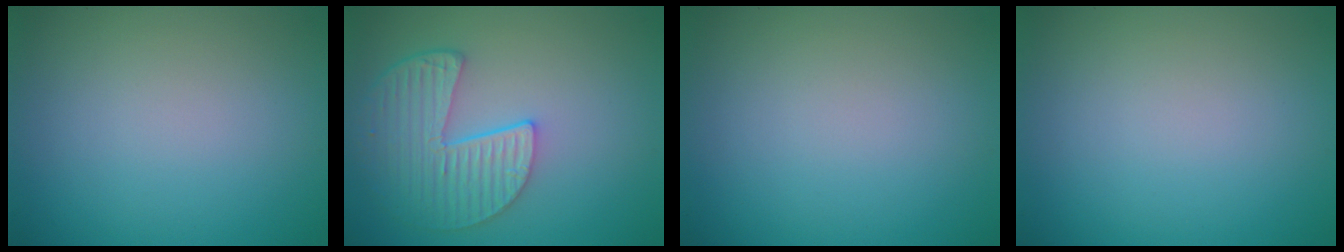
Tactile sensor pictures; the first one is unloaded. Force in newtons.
{"total": 5.4, "press": 4.4, "slide": 3.2}
{"total": 0.0}
{"total": 0.0}